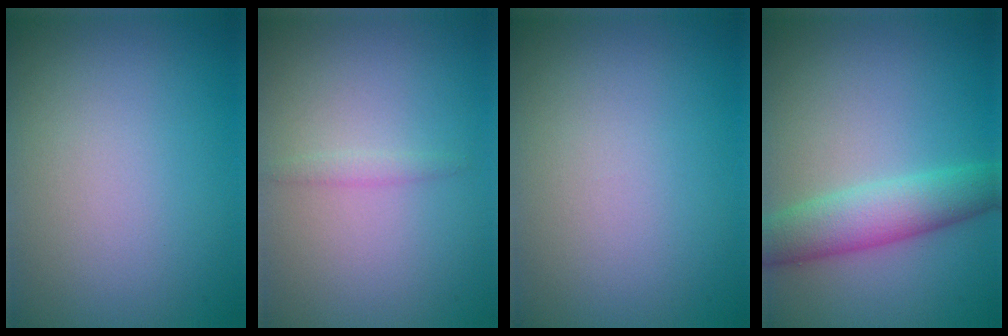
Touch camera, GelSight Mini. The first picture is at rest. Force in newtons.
{"total": 0.9, "press": 0.9, "slide": 0.0}
{"total": 0.0}
{"total": 4.8, "press": 4.8, "slide": 0.2}